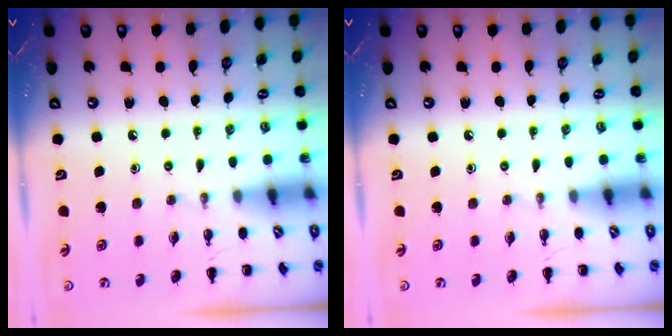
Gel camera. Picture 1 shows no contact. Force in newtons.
{"total": 0.0}